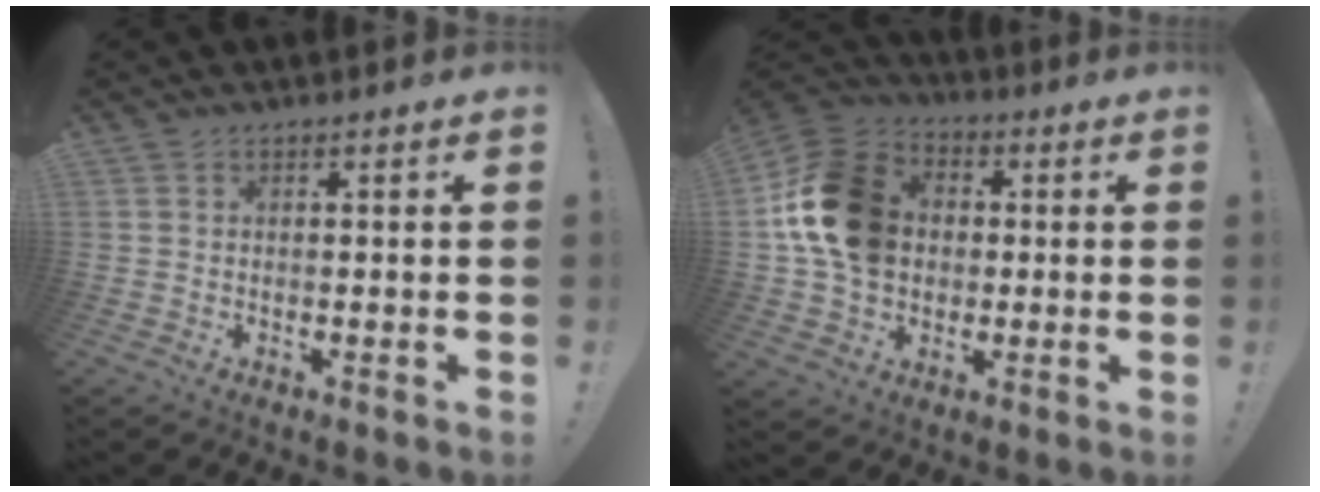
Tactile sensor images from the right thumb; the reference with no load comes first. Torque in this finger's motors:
{"motor_torque": [2.19, 2.36, 0.95, -0.75, 0.13]}